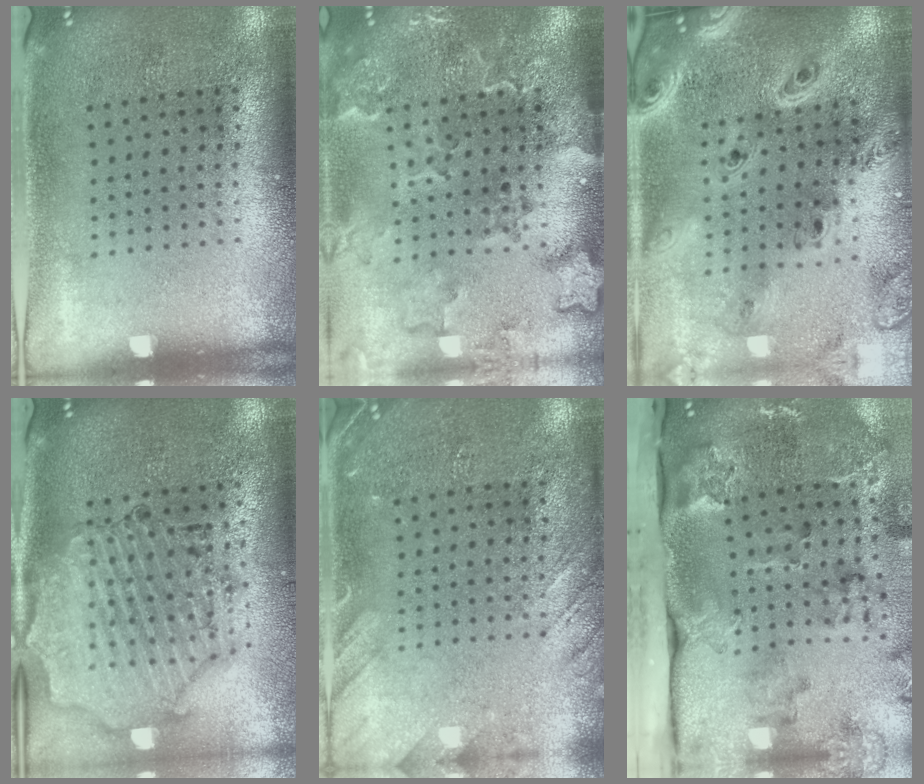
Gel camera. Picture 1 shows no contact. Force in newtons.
{"total": 2.7, "press": 2.4, "slide": 1.2}
{"total": 3.9, "press": 3.0, "slide": 2.4}
{"total": 1.9, "press": 1.8, "slide": 0.4}
{"total": 2.1, "press": 2.1, "slide": 0.2}
{"total": 3.5, "press": 2.6, "slide": 2.4}